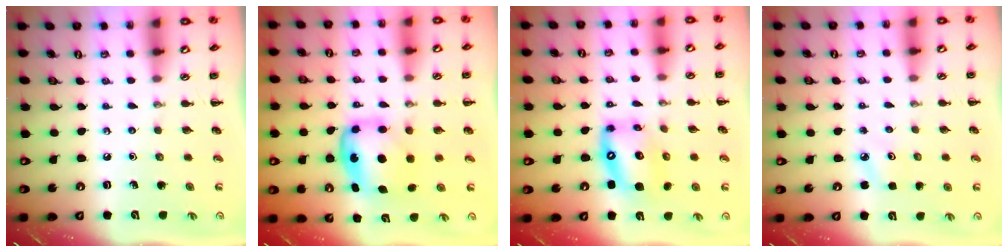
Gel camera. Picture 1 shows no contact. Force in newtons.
{"total": 6.0, "press": 6.0, "slide": 0.8}
{"total": 12.6, "press": 12.2, "slide": 3.3}
{"total": 3.5, "press": 3.3, "slide": 1.0}